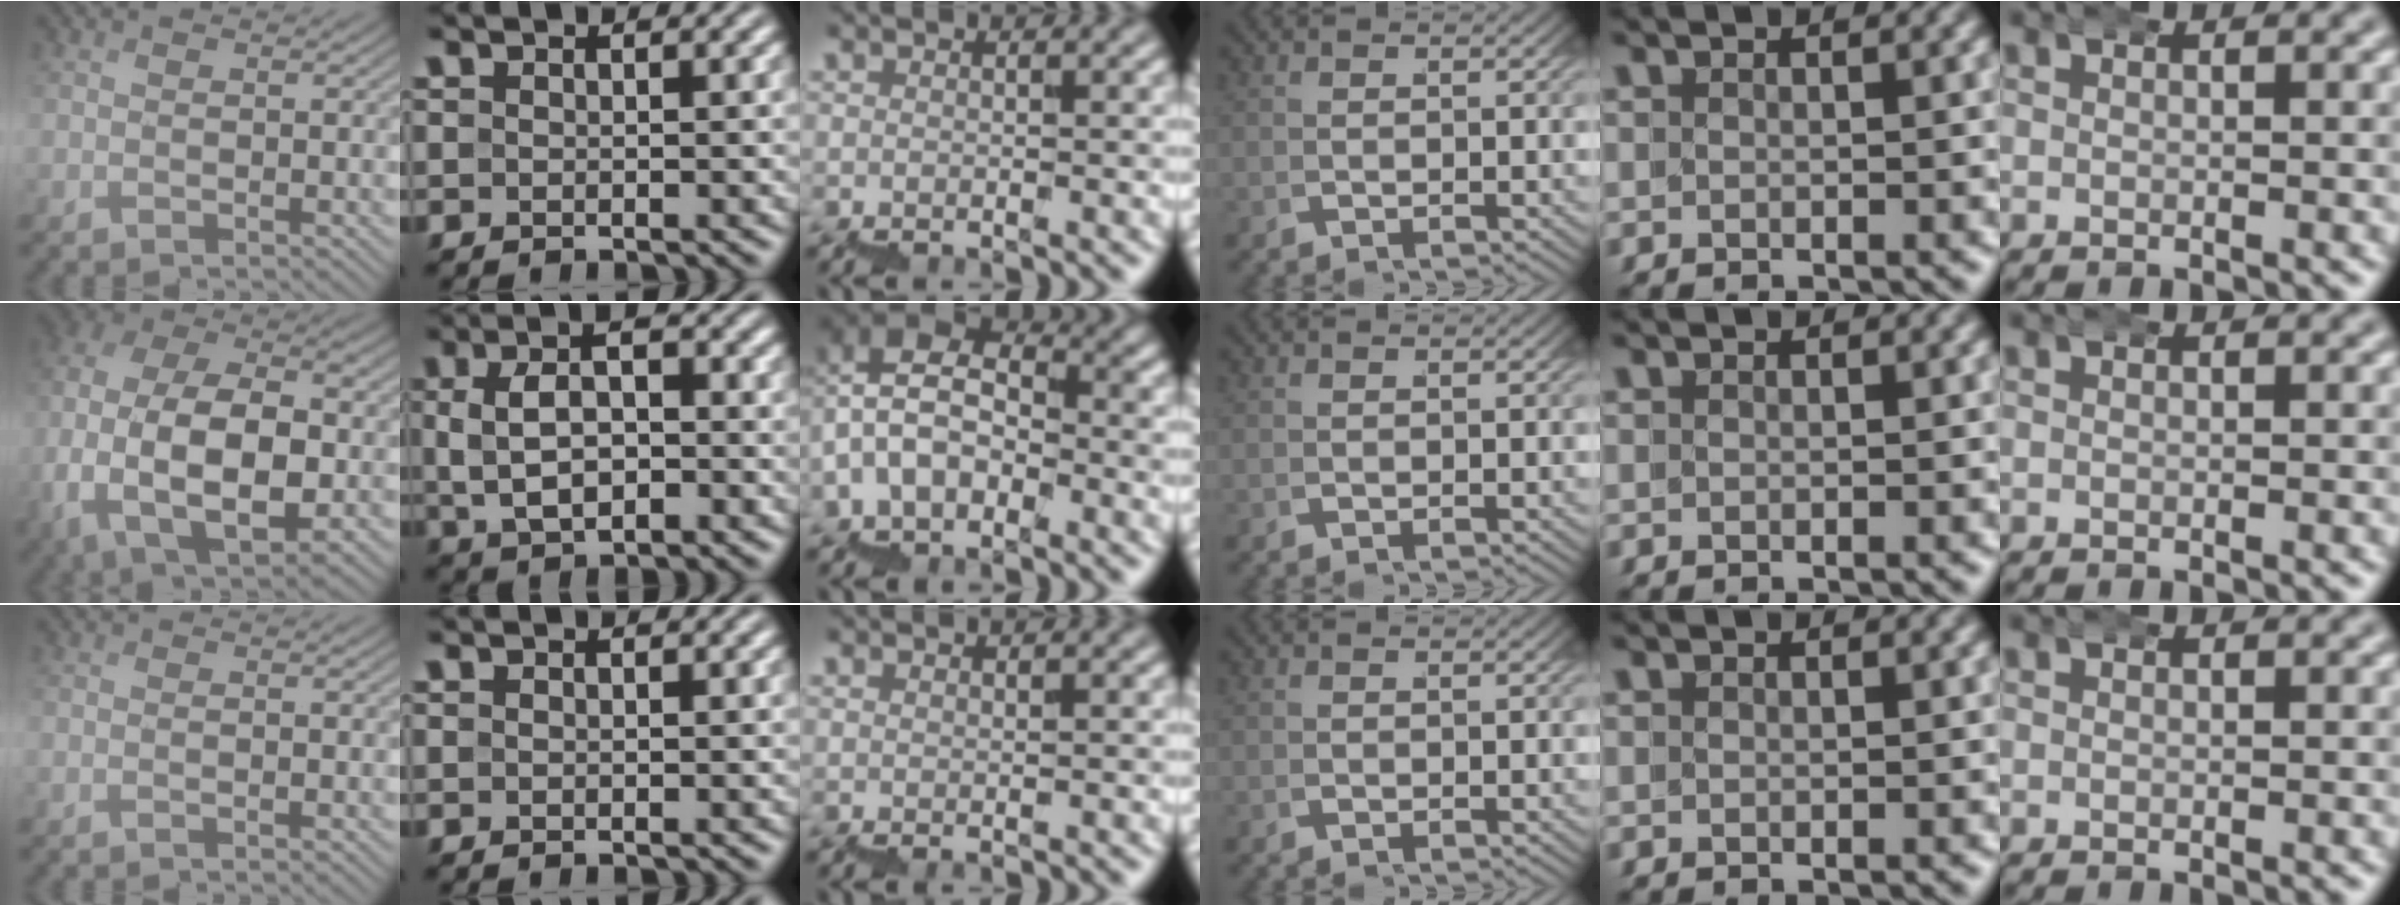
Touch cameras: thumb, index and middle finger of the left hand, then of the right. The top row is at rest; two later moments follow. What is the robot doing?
{"motion": "wrap", "object": "bubble wrap"}